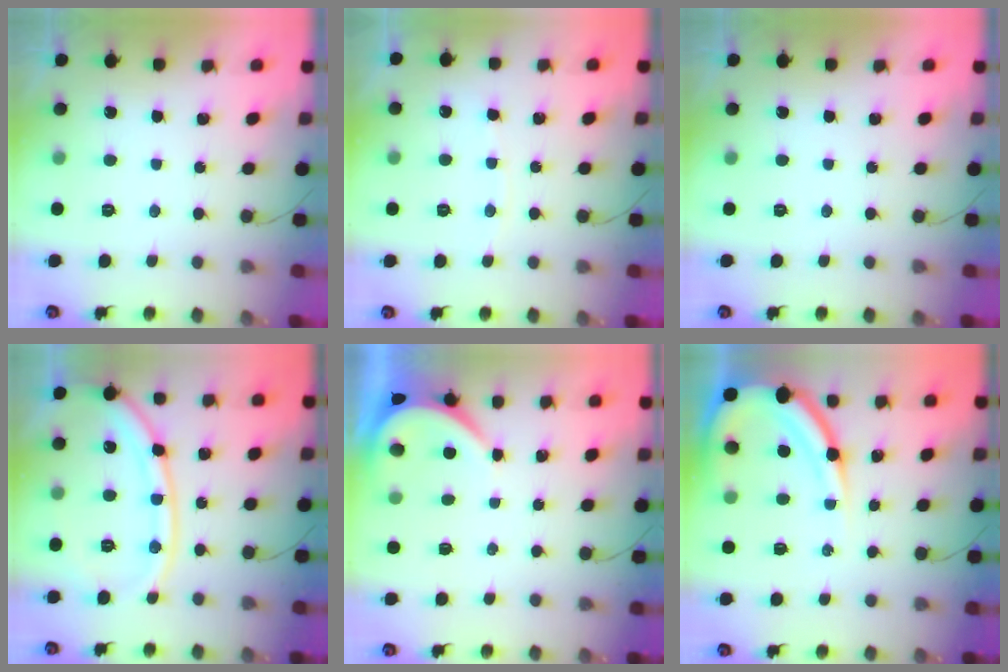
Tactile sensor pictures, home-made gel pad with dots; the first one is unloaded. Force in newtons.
{"total": 3.0, "press": 3.0, "slide": 0.4}
{"total": 0.0}
{"total": 15.3, "press": 15.2, "slide": 1.6}
{"total": 3.9, "press": 3.9, "slide": 0.6}
{"total": 14.2, "press": 14.1, "slide": 1.4}